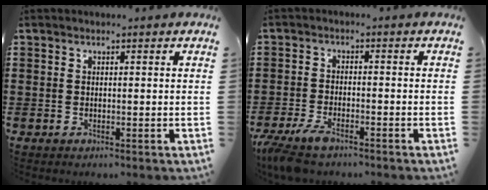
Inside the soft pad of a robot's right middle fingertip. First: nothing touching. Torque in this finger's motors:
{"motor_torque": [2.14, 0.00, 0.24, 0.15]}